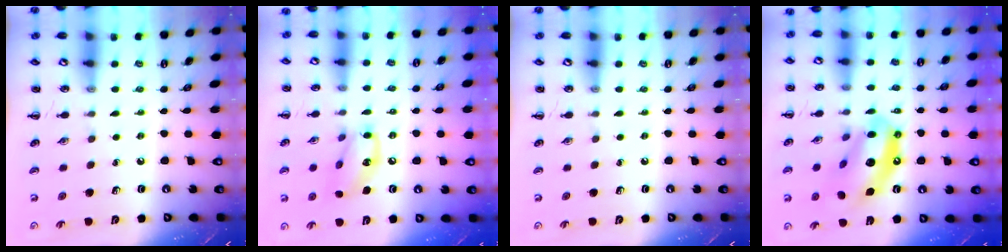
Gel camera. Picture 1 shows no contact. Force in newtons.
{"total": 12.1, "press": 11.9, "slide": 2.0}
{"total": 0.0}
{"total": 16.0, "press": 15.5, "slide": 4.2}